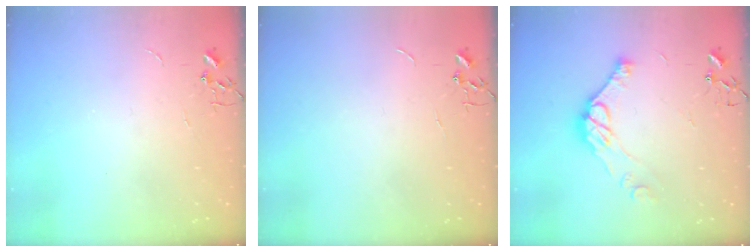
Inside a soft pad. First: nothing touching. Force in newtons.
{"total": 0.0}
{"total": 11.5, "press": 11.4, "slide": 0.8}